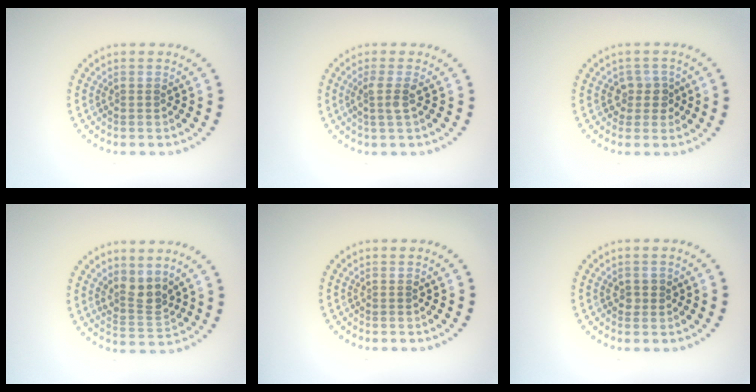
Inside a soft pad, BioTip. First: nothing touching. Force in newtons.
{"total": 1.8, "press": 1.4, "slide": 1.2}
{"total": 2.0, "press": 1.6, "slide": 1.2}
{"total": 2.6, "press": 2.0, "slide": 1.6}
{"total": 0.0}
{"total": 0.8, "press": 0.8, "slide": 0.2}